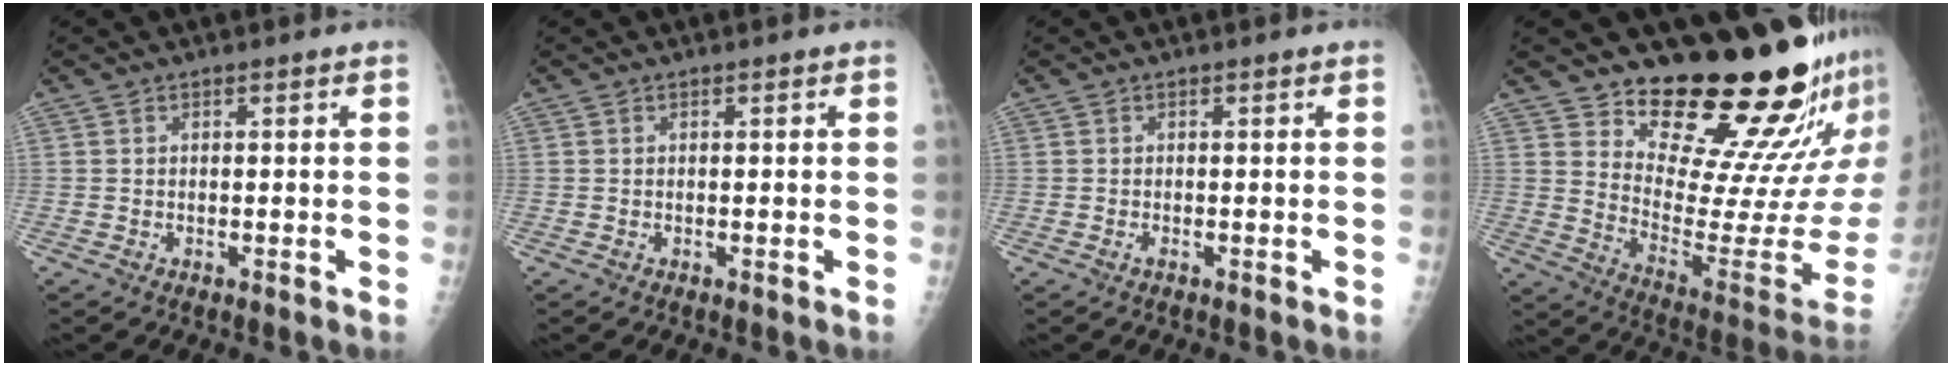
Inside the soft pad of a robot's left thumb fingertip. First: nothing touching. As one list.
[{"total": 0.0}, {"total": 0.6, "force": [-0.1, 0.0, 0.6], "torque": [-0.012, 0.007, 0.001]}, {"total": 19.8, "force": [16.4, 4.9, 10.1], "torque": [-0.097, -0.174, 0.236]}]